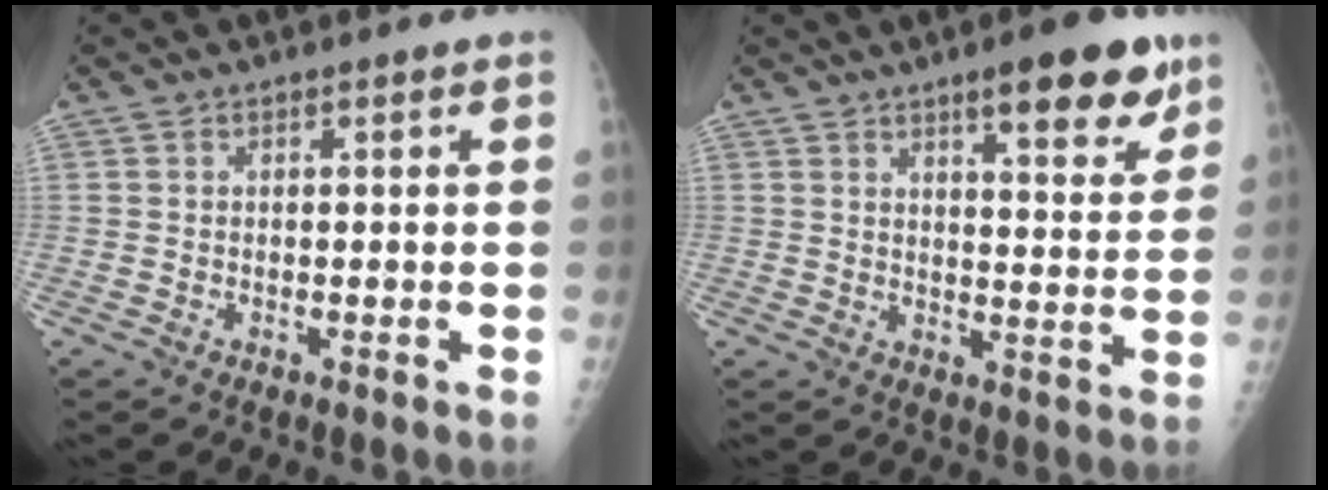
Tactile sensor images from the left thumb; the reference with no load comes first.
{"total": 11.3, "force": [7.1, 3.2, 8.2], "torque": [-0.082, -0.037, 0.095]}